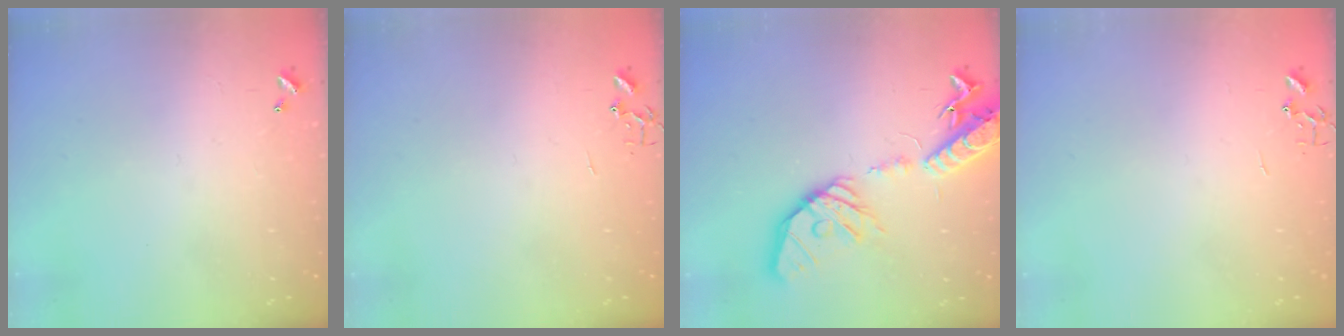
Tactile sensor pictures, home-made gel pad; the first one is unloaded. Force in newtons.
{"total": 0.0}
{"total": 22.7, "press": 22.4, "slide": 3.7}
{"total": 0.0}